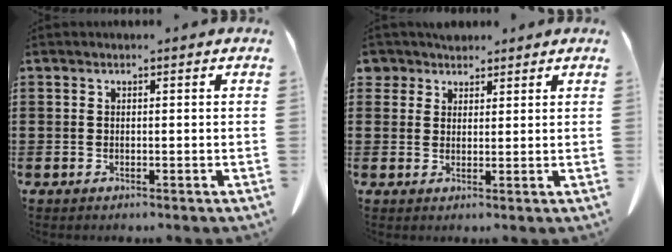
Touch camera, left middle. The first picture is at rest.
{"total": 3.3, "force": [2.5, 2.0, 0.2], "torque": [-0.010, 0.005, 0.047]}